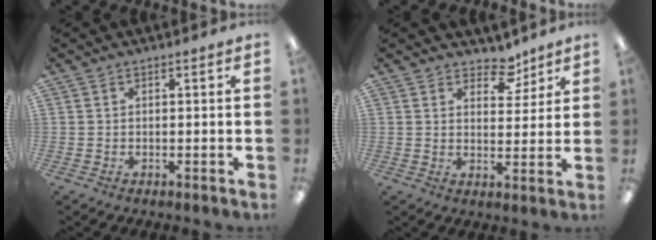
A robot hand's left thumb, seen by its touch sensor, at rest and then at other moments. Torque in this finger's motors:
{"motor_torque": [-0.17, 0.20, -0.34, -0.35, 0.01]}